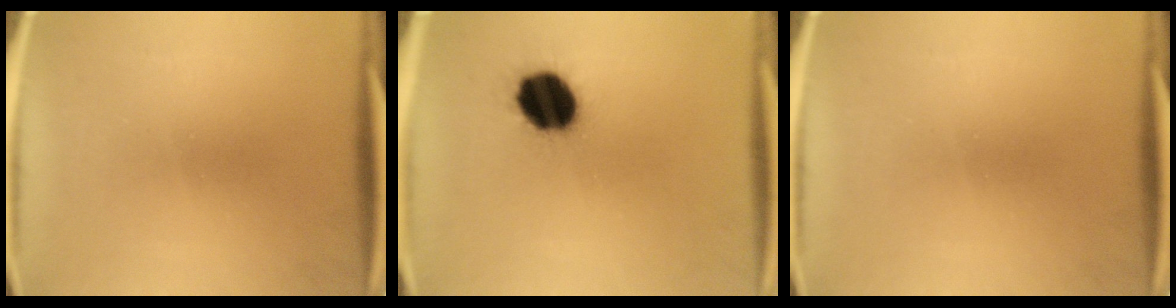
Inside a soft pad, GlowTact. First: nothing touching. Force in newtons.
{"total": 13.6}
{"total": 0.0}